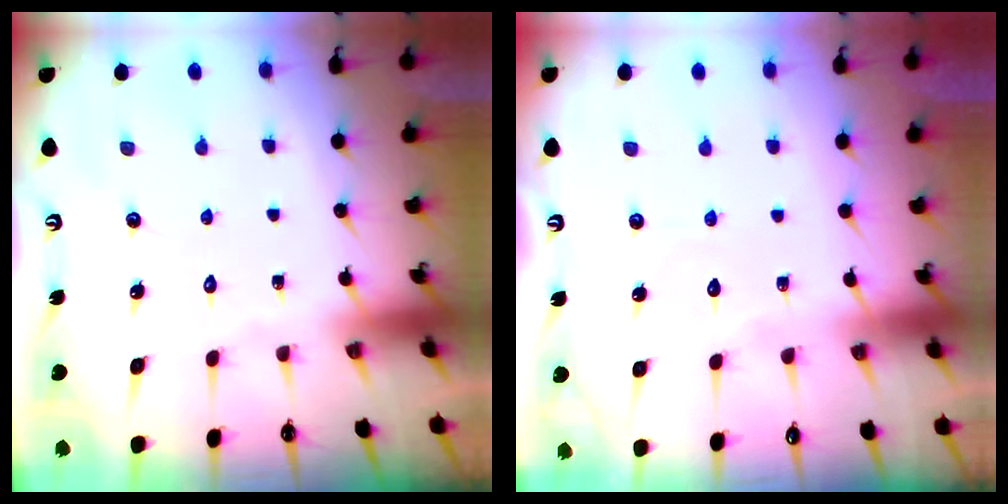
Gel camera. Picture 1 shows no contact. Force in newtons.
{"total": 2.6, "press": 2.6, "slide": 0.1}